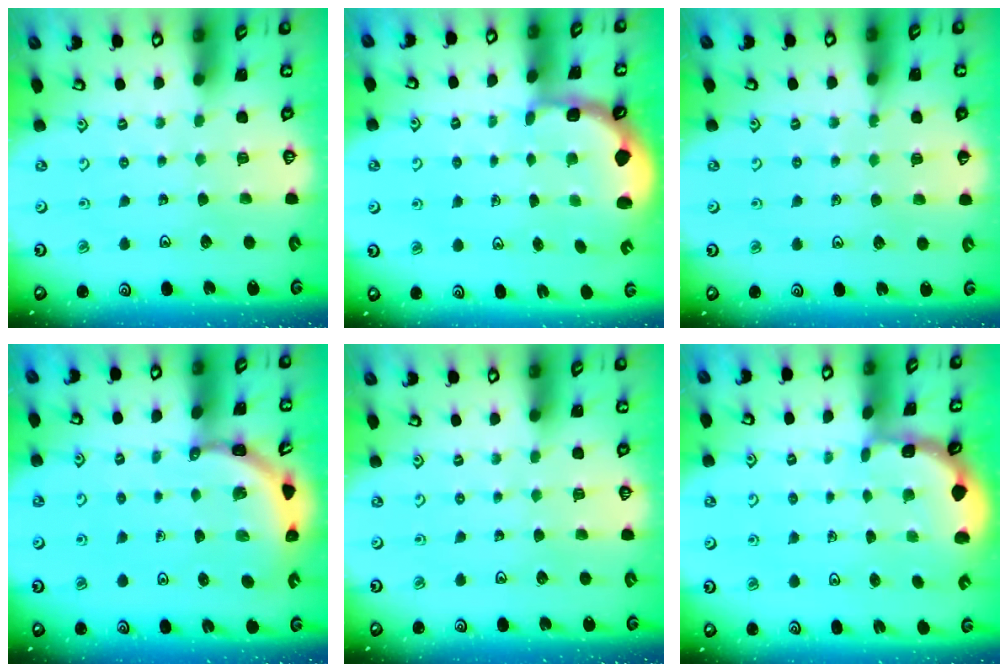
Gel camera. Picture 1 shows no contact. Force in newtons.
{"total": 2.4, "press": 2.1, "slide": 1.2}
{"total": 6.5, "press": 6.4, "slide": 1.3}
{"total": 3.4, "press": 3.4, "slide": 0.2}
{"total": 0.0}
{"total": 1.3, "press": 1.3, "slide": 0.1}